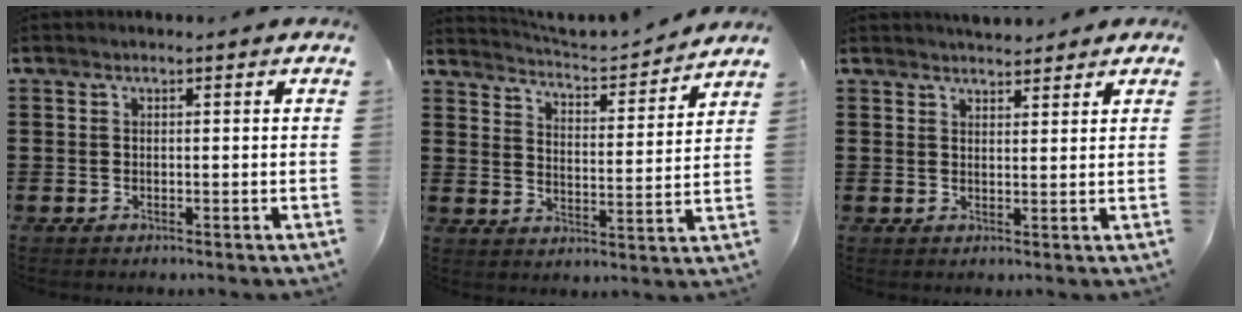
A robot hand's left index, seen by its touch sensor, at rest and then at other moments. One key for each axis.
{"total": 3.6, "fx": 3.6, "fy": -0.3, "fz": 0.2, "tx": -0.027, "ty": -0.035, "tz": 0.055}
{"total": 2.6, "fx": 2.5, "fy": 0.5, "fz": 0.3, "tx": -0.012, "ty": 0.000, "tz": 0.048}